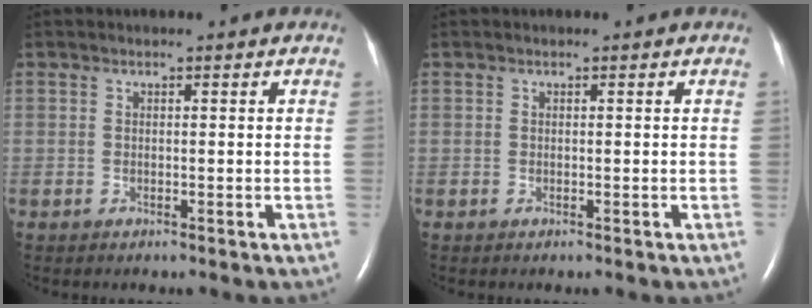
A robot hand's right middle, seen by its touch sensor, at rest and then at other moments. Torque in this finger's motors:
{"motor_torque": [0.00, 0.00, 0.00, 0.00]}